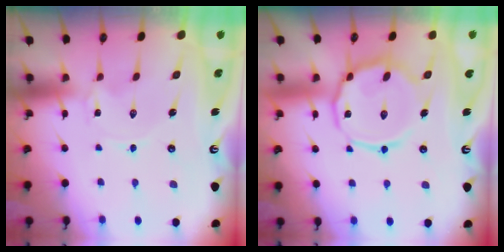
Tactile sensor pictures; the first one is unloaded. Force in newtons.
{"total": 14.2, "press": 14.2, "slide": 1.1}